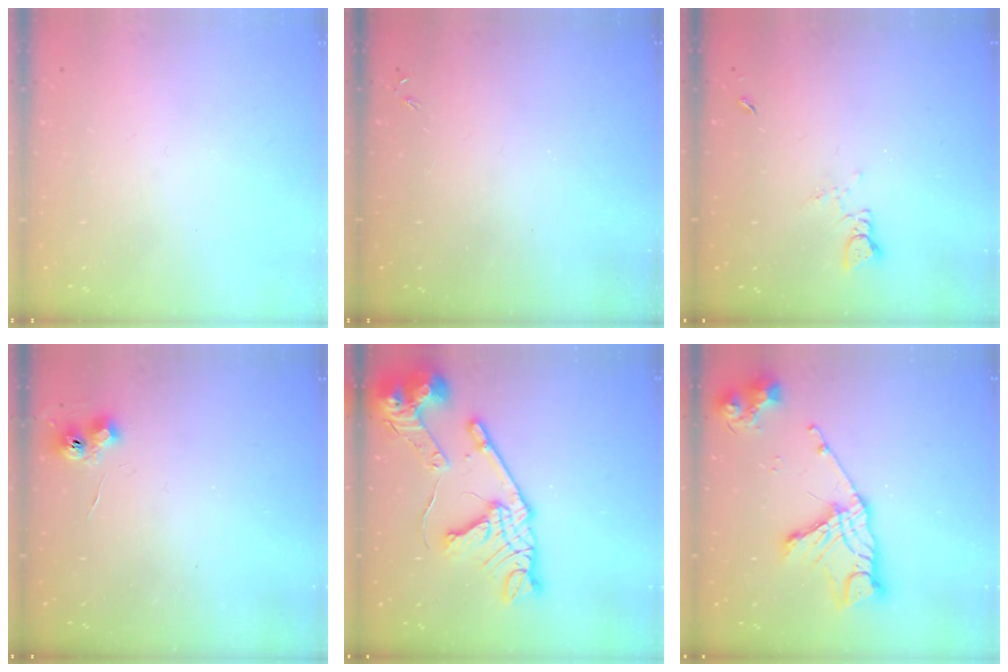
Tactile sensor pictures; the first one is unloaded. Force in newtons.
{"total": 0.0}
{"total": 1.0, "press": 1.0, "slide": 0.1}
{"total": 6.3, "press": 6.3, "slide": 0.7}
{"total": 19.4, "press": 19.4, "slide": 1.8}
{"total": 16.9, "press": 16.8, "slide": 1.4}